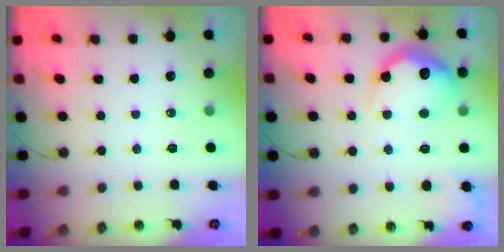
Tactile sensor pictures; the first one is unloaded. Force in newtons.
{"total": 21.3, "press": 21.2, "slide": 1.8}